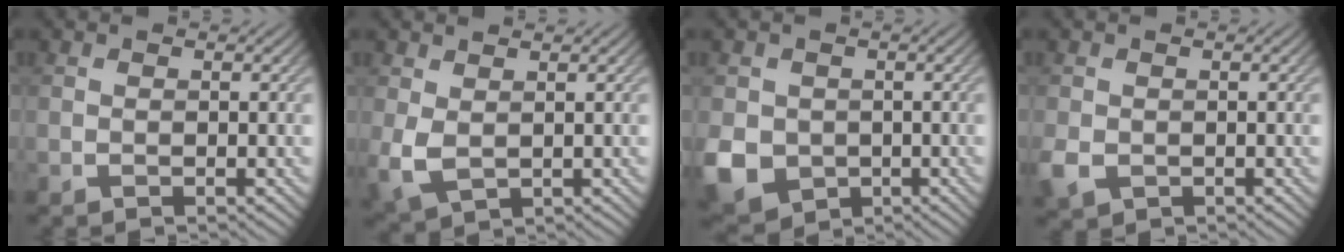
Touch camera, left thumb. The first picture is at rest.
{"total": 3.9, "force": [0.6, 2.4, 3.0], "torque": [-0.084, -0.006, 0.012]}
{"total": 7.1, "force": [-1.5, 6.2, 3.3], "torque": [-0.100, -0.025, -0.031]}
{"total": 3.0, "force": [-0.9, 2.4, 1.6], "torque": [-0.042, -0.010, -0.020]}